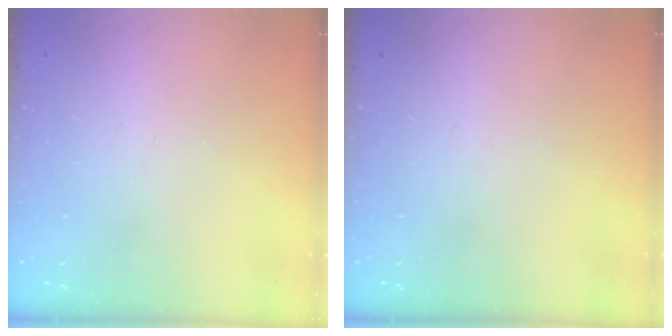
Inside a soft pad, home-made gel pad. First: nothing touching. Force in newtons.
{"total": 0.0}